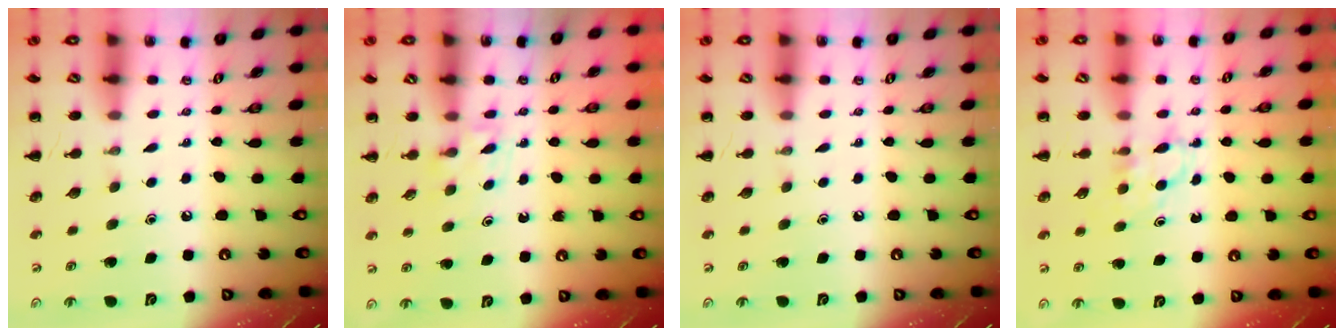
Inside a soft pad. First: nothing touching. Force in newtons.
{"total": 4.8, "press": 4.6, "slide": 1.4}
{"total": 0.0}
{"total": 3.5, "press": 3.2, "slide": 1.2}